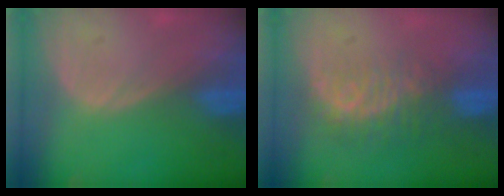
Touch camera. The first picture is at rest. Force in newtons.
{"total": 8.2, "press": 7.0, "slide": 4.3}